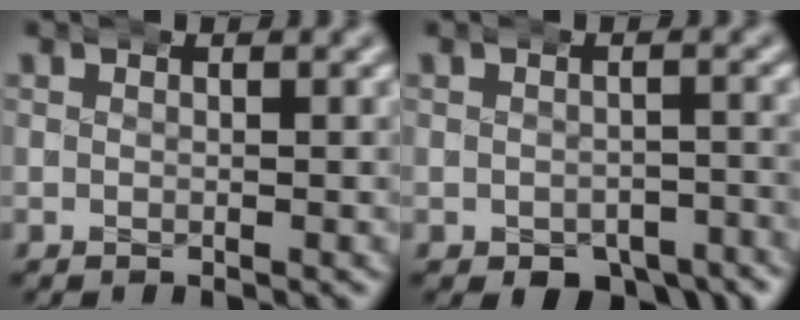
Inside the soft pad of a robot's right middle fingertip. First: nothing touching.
{"total": 6.0, "force": [-4.6, 2.8, 2.7], "torque": [-0.026, -0.015, -0.063]}